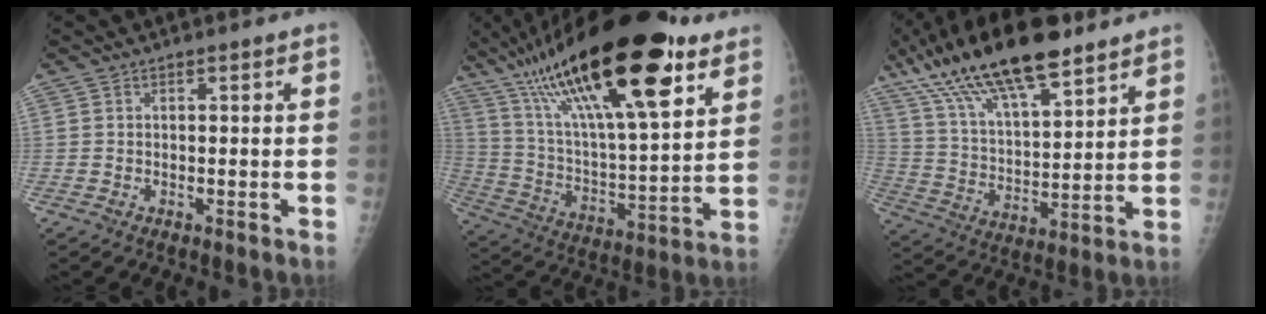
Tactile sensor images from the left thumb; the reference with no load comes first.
{"total": 31.8, "force": [18.6, 8.7, 24.3], "torque": [-0.408, -0.033, 0.315]}
{"total": 22.3, "force": [15.2, 7.3, 14.7], "torque": [-0.247, -0.035, 0.272]}